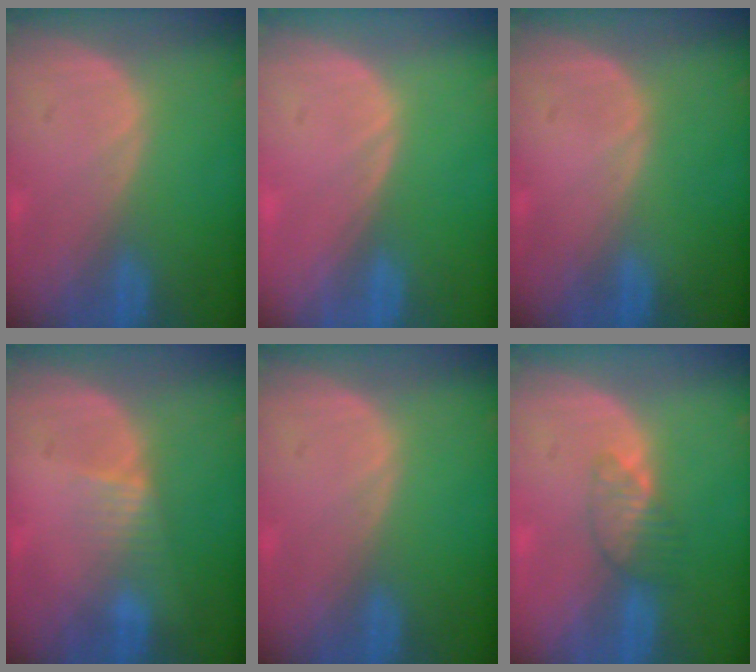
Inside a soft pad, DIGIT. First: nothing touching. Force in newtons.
{"total": 0.0}
{"total": 0.0}
{"total": 2.6, "press": 2.4, "slide": 0.9}
{"total": 0.0}
{"total": 3.5, "press": 3.2, "slide": 1.5}